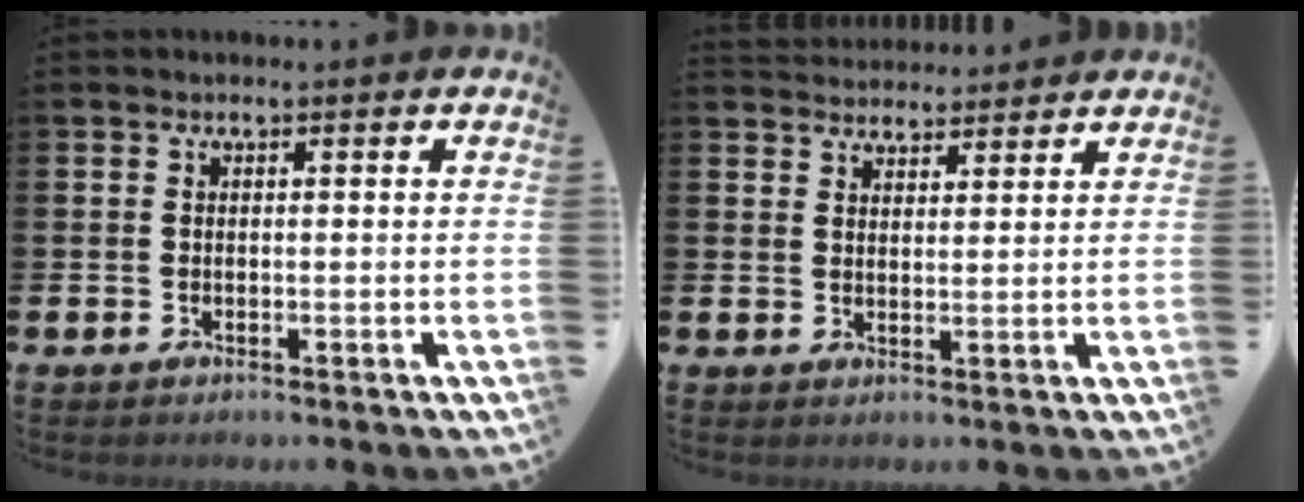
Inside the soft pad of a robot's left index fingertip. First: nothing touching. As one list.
[{"total": 3.6, "force": [3.5, 0.9, -0.3], "torque": [-0.004, -0.015, 0.065]}]